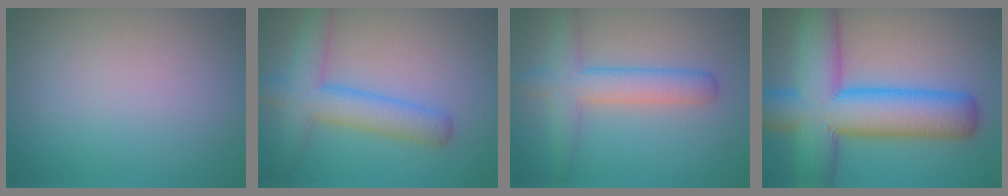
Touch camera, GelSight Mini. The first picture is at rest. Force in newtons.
{"total": 5.5, "press": 5.4, "slide": 0.2}
{"total": 4.5, "press": 4.5, "slide": 0.2}
{"total": 12.7, "press": 12.7, "slide": 0.5}